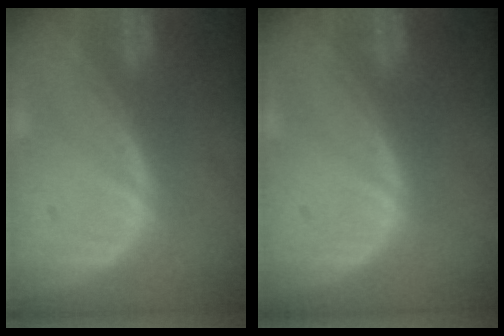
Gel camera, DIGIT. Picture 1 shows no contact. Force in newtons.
{"total": 0.0}